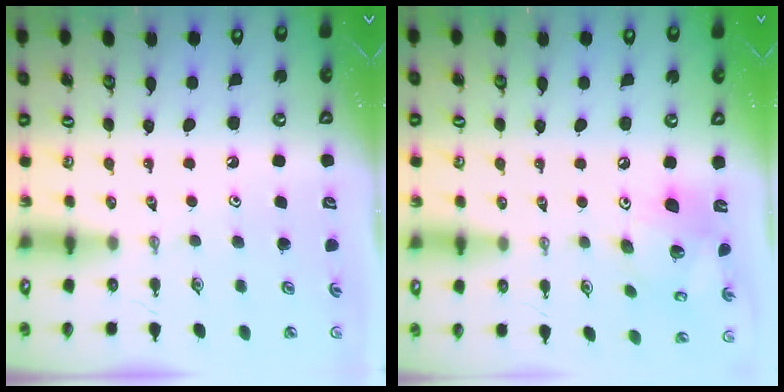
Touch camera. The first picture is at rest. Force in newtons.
{"total": 15.6, "press": 15.4, "slide": 2.8}